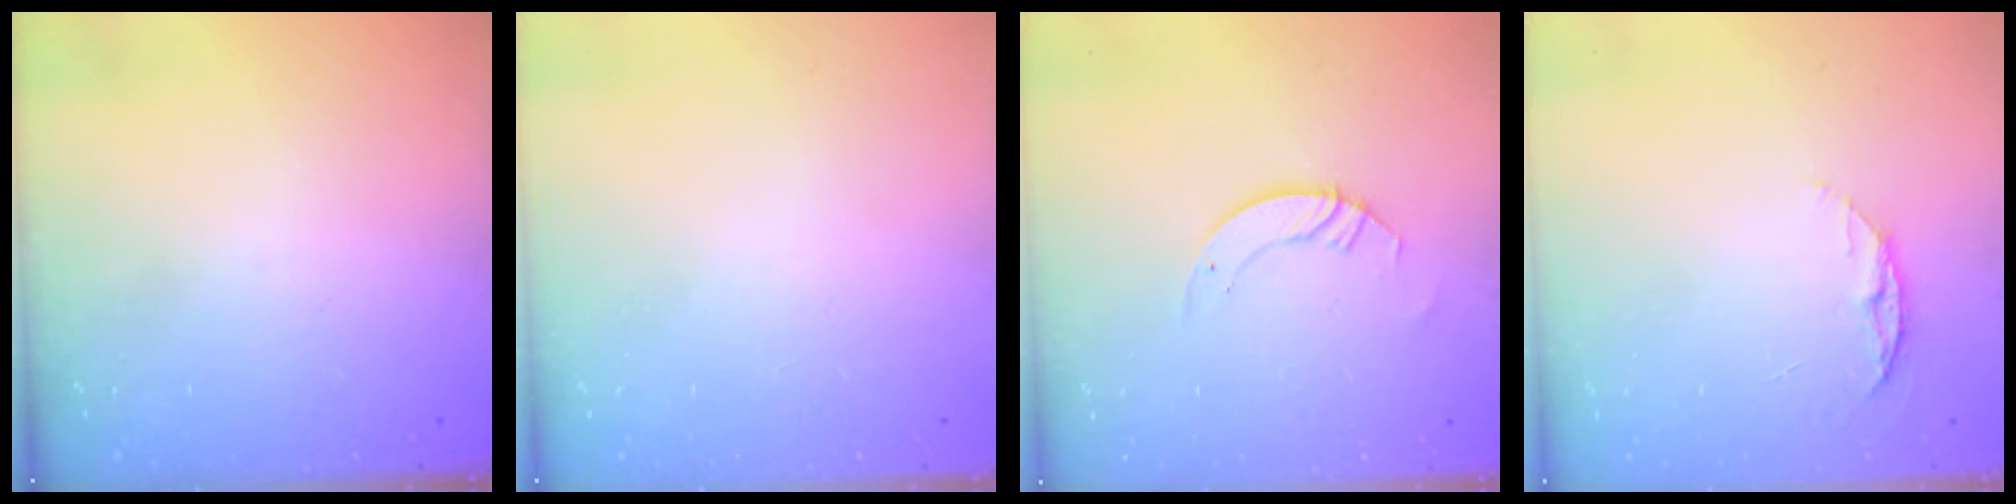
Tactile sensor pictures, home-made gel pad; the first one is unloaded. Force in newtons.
{"total": 0.0}
{"total": 3.5, "press": 3.5, "slide": 0.4}
{"total": 6.4, "press": 6.3, "slide": 0.7}